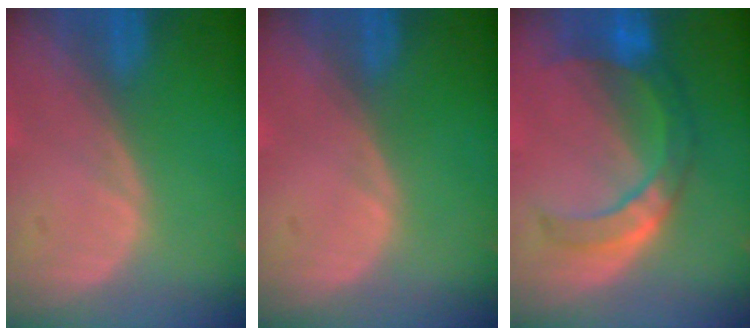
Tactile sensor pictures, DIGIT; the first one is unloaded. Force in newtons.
{"total": 0.0}
{"total": 7.5, "press": 7.2, "slide": 2.0}